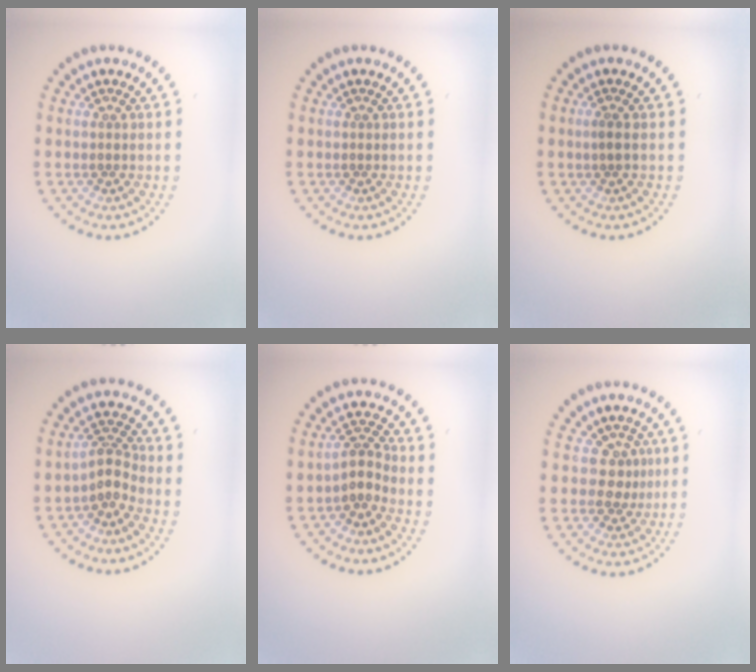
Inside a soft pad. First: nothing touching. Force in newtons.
{"total": 0.0}
{"total": 0.7, "press": 0.5, "slide": 0.5}
{"total": 2.2, "press": 1.5, "slide": 1.7}
{"total": 2.2, "press": 1.7, "slide": 1.4}
{"total": 2.0, "press": 1.4, "slide": 1.4}